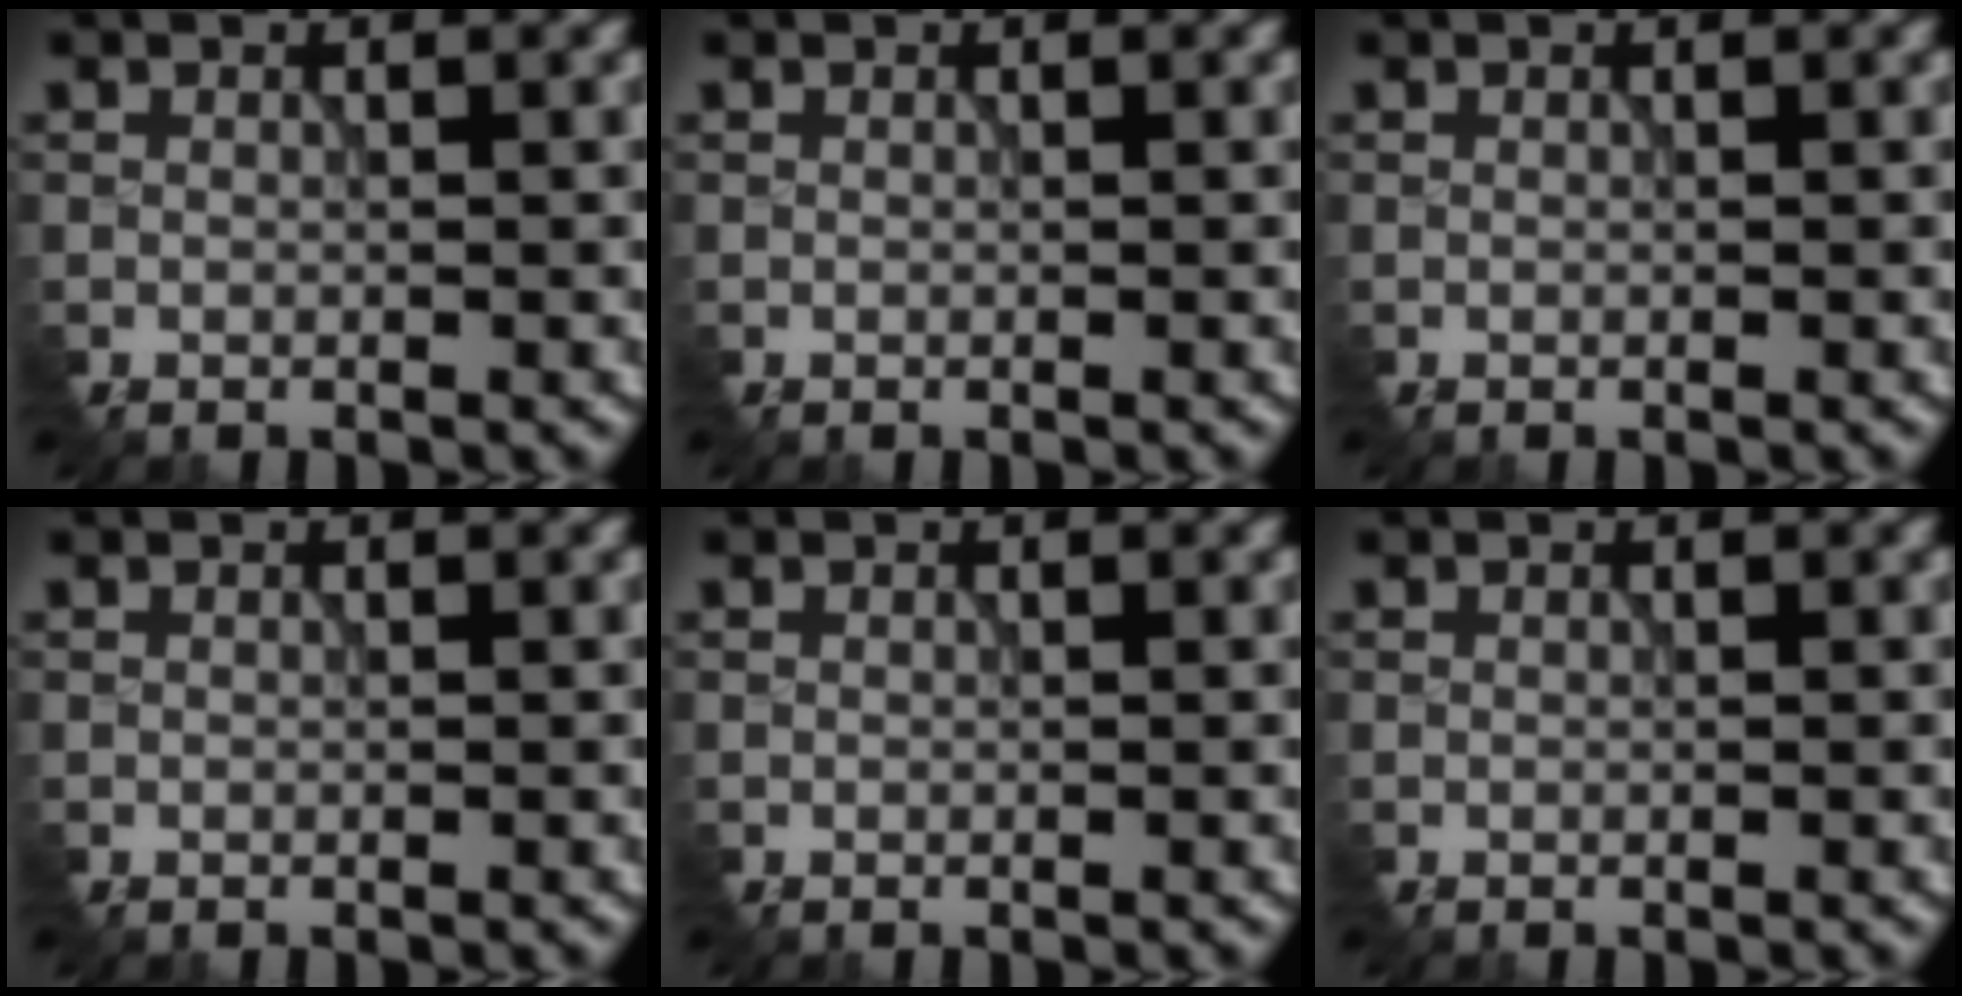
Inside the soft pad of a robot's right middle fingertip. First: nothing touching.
{"total": 0.0}
{"total": 0.0}
{"total": 0.0}
{"total": 0.0}
{"total": 0.0}